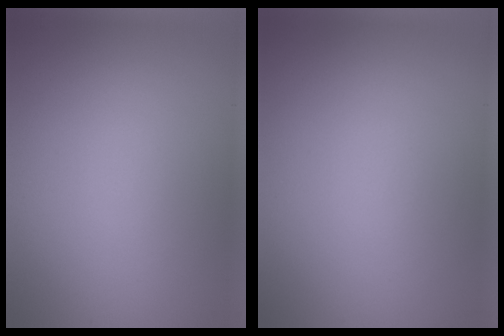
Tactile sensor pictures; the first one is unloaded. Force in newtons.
{"total": 0.0}